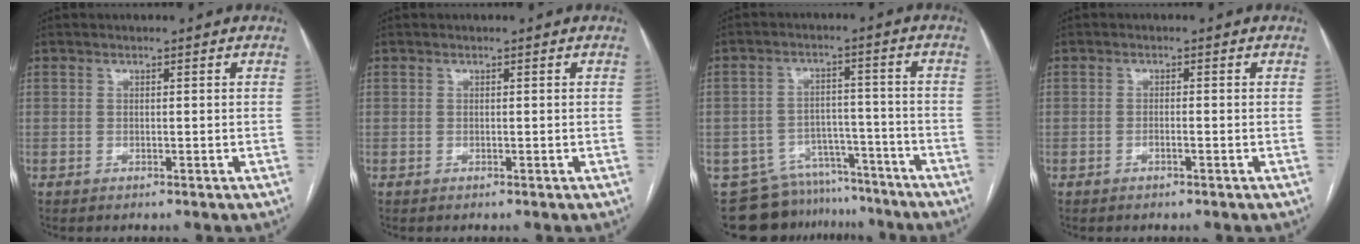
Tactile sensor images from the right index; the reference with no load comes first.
{"total": 0.0}
{"total": 13.0, "force": [-11.5, 6.2, 0.8], "torque": [-0.011, 0.037, -0.156]}
{"total": 0.8, "force": [-0.5, -0.1, 0.6], "torque": [-0.013, 0.001, -0.007]}